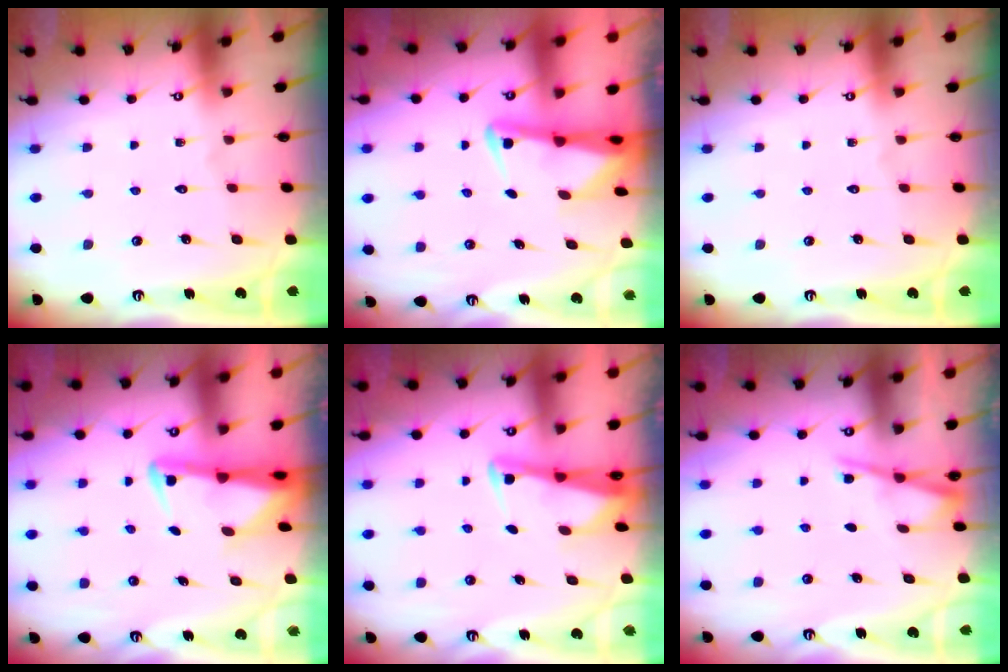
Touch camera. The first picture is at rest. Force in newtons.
{"total": 2.7, "press": 2.6, "slide": 0.6}
{"total": 0.0}
{"total": 2.6, "press": 2.5, "slide": 0.7}
{"total": 2.8, "press": 2.8, "slide": 0.3}
{"total": 2.7, "press": 2.7, "slide": 0.5}